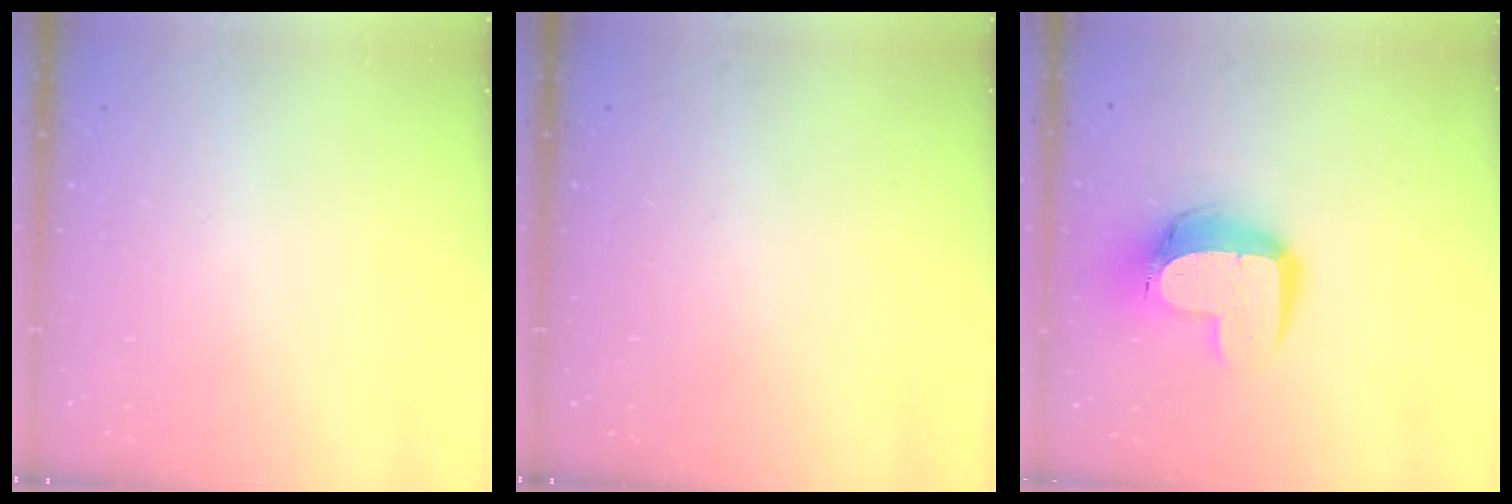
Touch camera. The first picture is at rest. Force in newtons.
{"total": 0.0}
{"total": 12.9, "press": 12.9, "slide": 1.1}